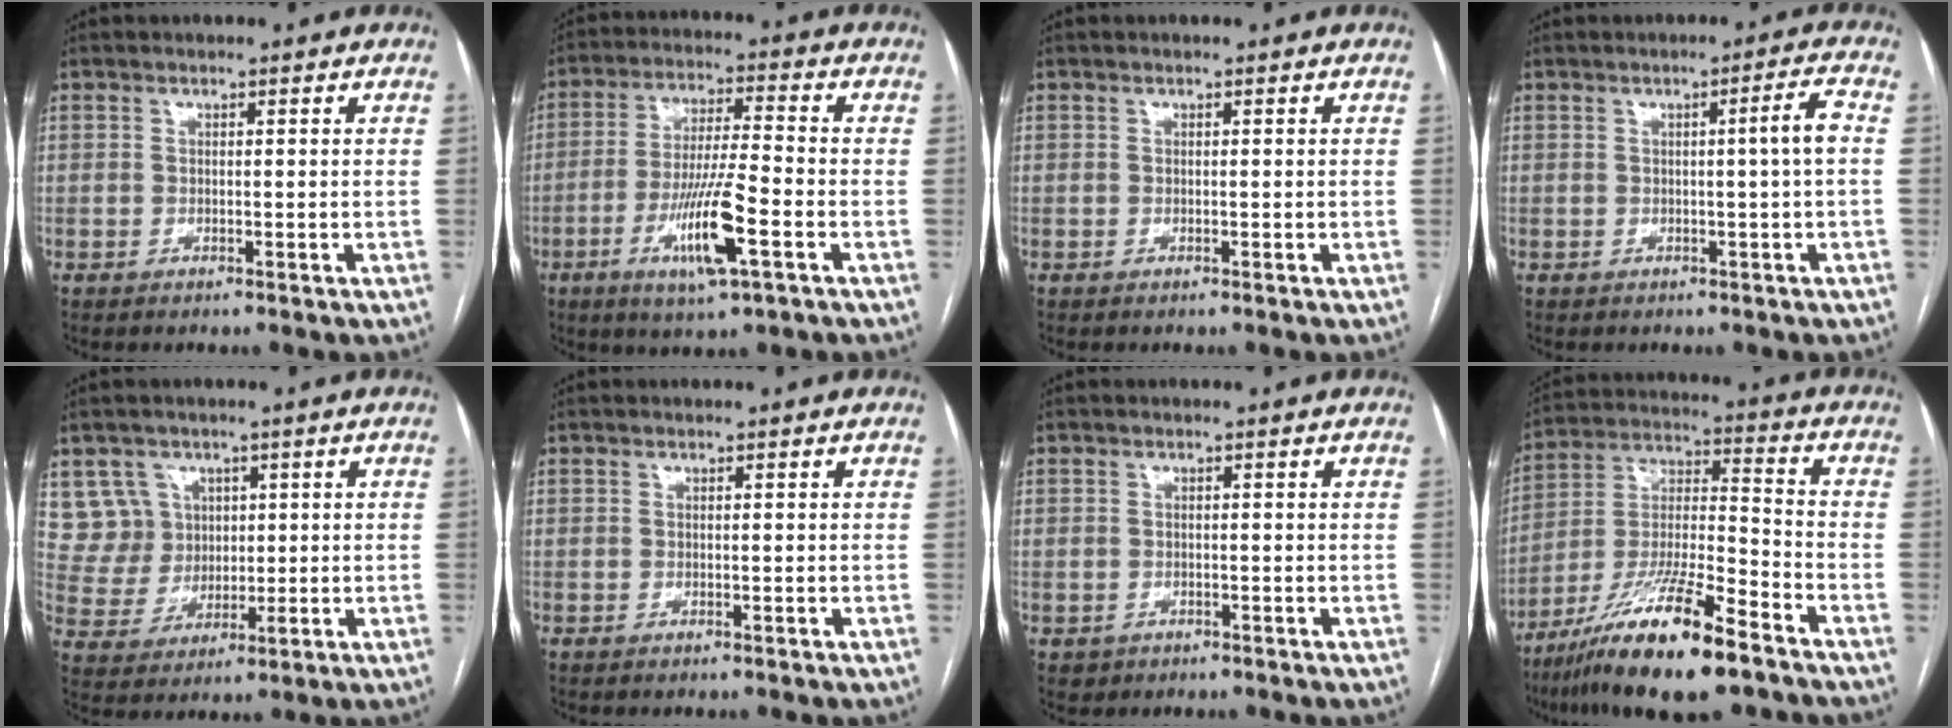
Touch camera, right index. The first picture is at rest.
{"total": 11.7, "force": [-4.5, 0.9, 10.8], "torque": [-0.203, -0.013, -0.079]}
{"total": 0.0}
{"total": 3.4, "force": [-0.1, -0.8, 3.3], "torque": [-0.044, 0.002, 0.000]}
{"total": 7.5, "force": [3.2, 6.8, 0.5], "torque": [-0.010, 0.024, 0.073]}
{"total": 0.0}
{"total": 1.7, "force": [-0.7, 1.6, 0.1], "torque": [-0.001, 0.007, -0.006]}
{"total": 18.1, "force": [-11.9, 2.2, 13.5], "torque": [-0.268, -0.029, -0.214]}